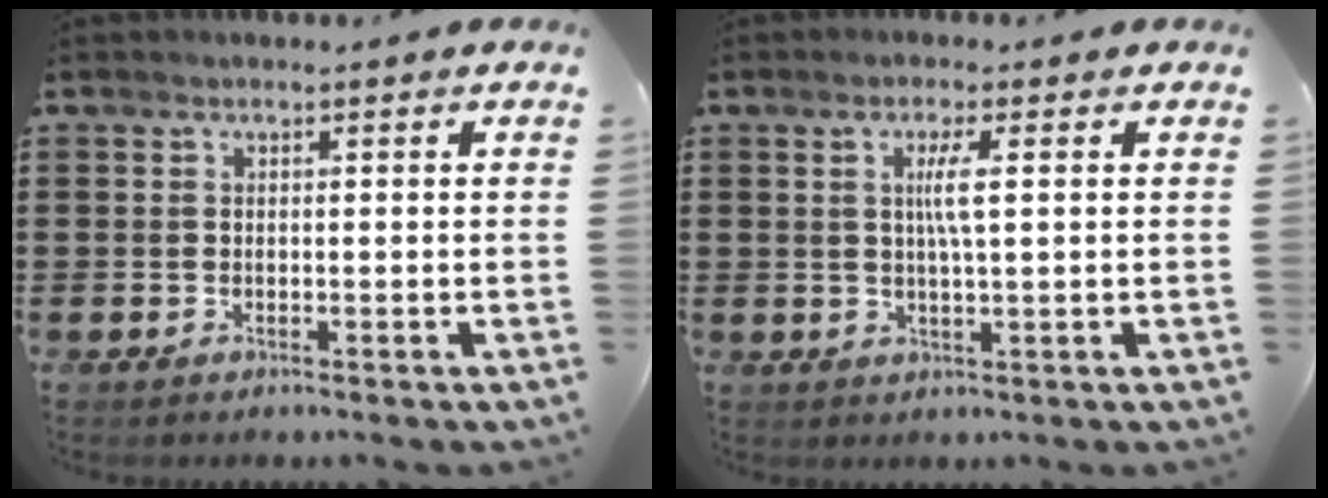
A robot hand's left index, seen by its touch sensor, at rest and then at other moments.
{"total": 3.7, "force": [0.7, 0.2, 3.6], "torque": [-0.072, -0.001, 0.009]}